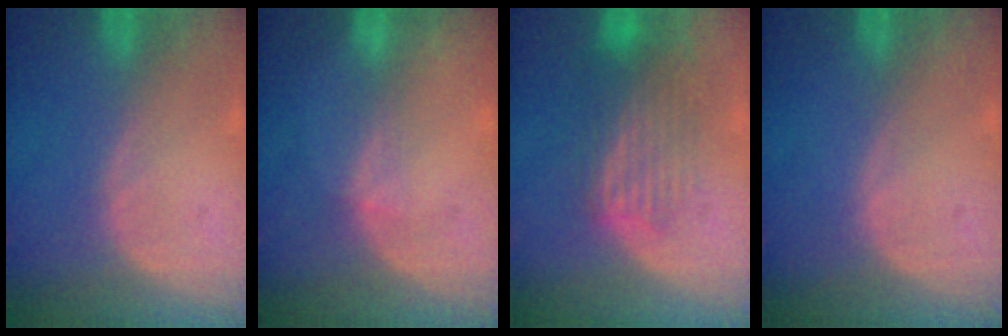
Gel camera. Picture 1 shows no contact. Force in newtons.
{"total": 1.7, "press": 1.3, "slide": 1.1}
{"total": 6.4, "press": 6.3, "slide": 0.6}
{"total": 0.0}